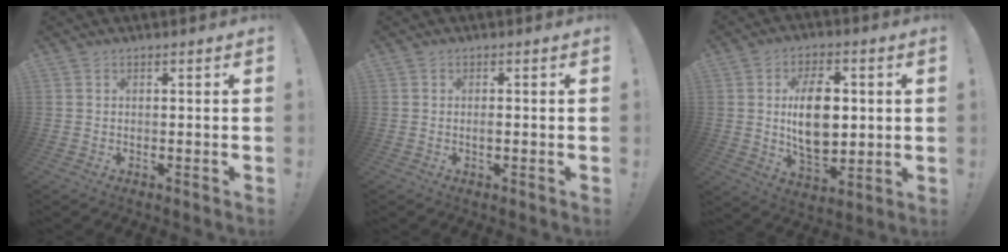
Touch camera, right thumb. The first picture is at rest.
{"total": 1.1, "force": [-0.5, 0.2, 1.0], "torque": [-0.013, 0.000, -0.011]}
{"total": 16.1, "force": [1.2, 9.9, 12.7], "torque": [-0.225, -0.001, 0.016]}